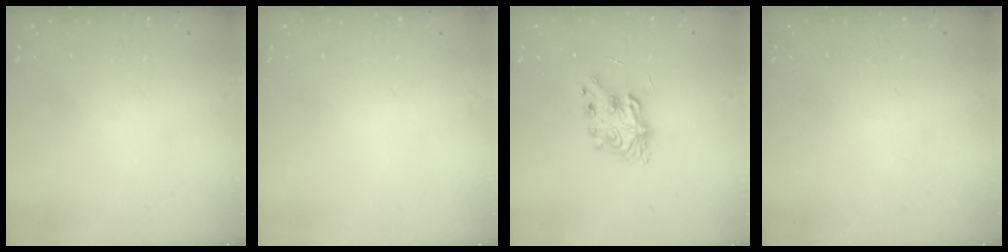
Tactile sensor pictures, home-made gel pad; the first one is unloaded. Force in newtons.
{"total": 0.0}
{"total": 7.8, "press": 7.8, "slide": 0.5}
{"total": 0.0}